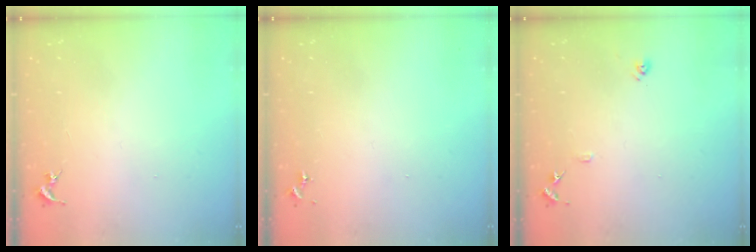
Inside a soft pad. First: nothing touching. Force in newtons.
{"total": 0.0}
{"total": 8.3, "press": 8.3, "slide": 0.7}